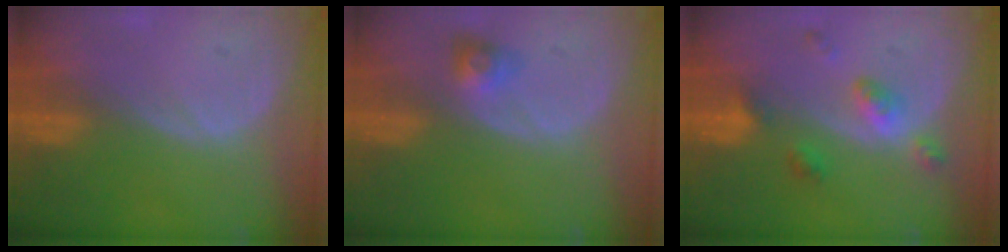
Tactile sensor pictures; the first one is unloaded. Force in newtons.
{"total": 3.0, "press": 2.7, "slide": 1.3}
{"total": 5.1, "press": 4.6, "slide": 2.2}